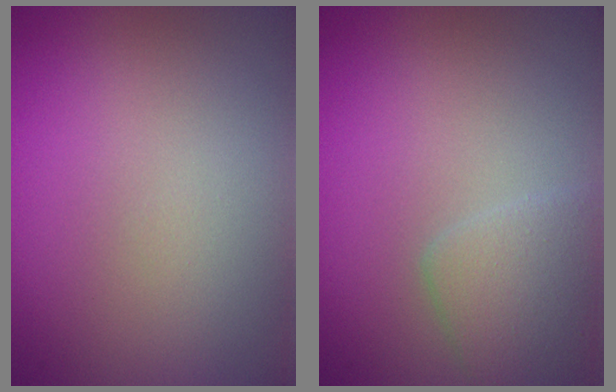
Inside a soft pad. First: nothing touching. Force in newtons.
{"total": 2.6, "press": 2.6, "slide": 0.1}